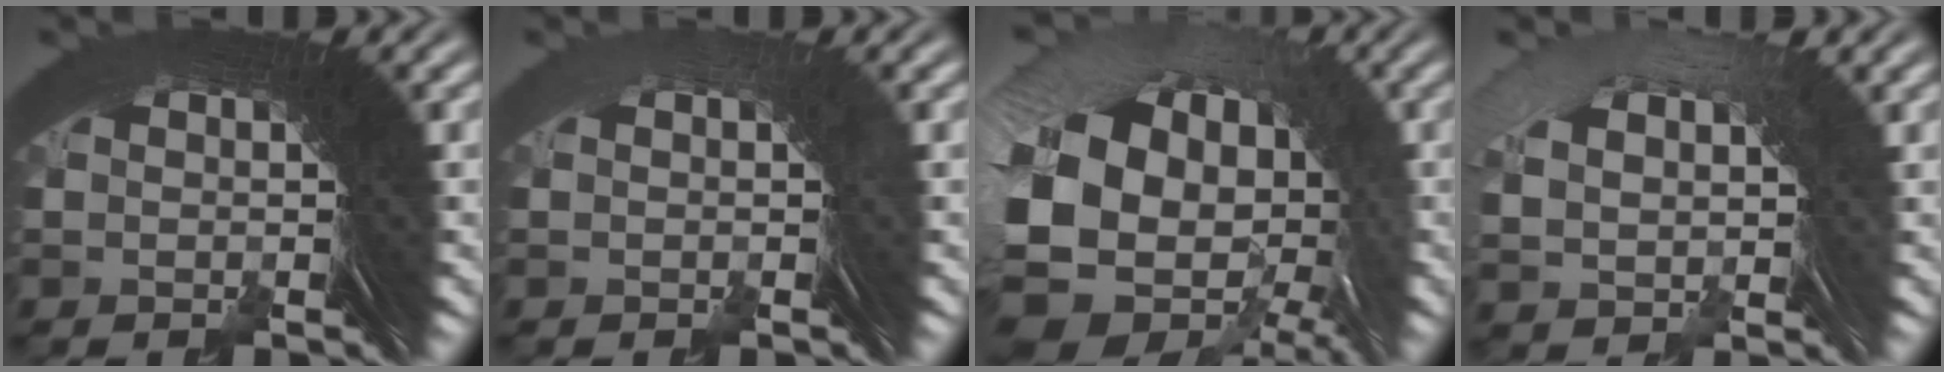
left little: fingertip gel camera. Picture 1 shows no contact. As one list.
[{"total": 1.5, "force": [-1.0, -0.9, -0.6], "torque": [0.019, 0.006, -0.015]}, {"total": 10.9, "force": [-2.4, 7.9, 7.1], "torque": [-0.181, -0.047, -0.024]}, {"total": 2.9, "force": [1.5, 1.3, 2.1], "torque": [-0.036, 0.011, 0.037]}]